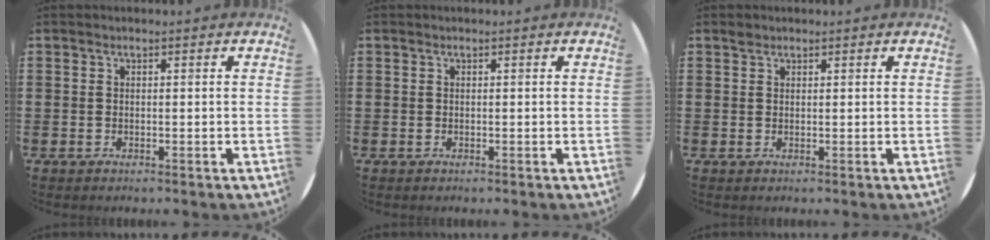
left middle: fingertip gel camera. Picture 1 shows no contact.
{"total": 0.0}
{"total": 0.7, "force": [0.6, 0.3, 0.1], "torque": [0.005, -0.002, 0.011]}